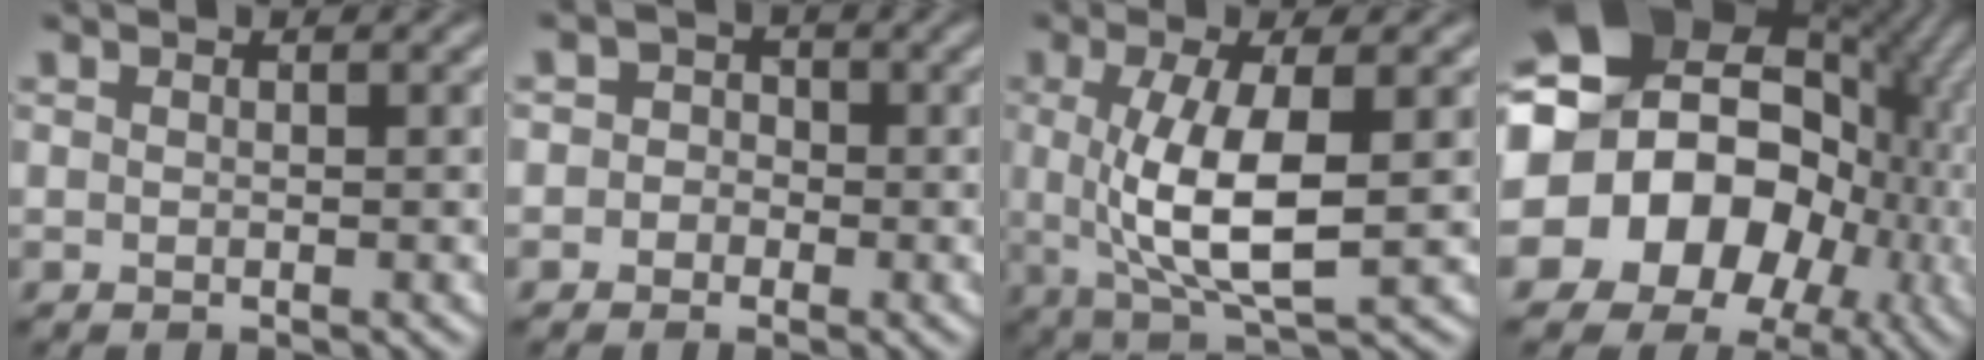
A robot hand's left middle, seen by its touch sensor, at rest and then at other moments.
{"total": 2.1, "force": [-0.4, 2.0, 0.5], "torque": [0.029, 0.010, -0.026]}
{"total": 7.0, "force": [0.2, 2.2, 6.6], "torque": [-0.131, -0.008, 0.007]}
{"total": 19.3, "force": [-0.7, 15.9, 11.0], "torque": [-0.182, -0.021, -0.034]}